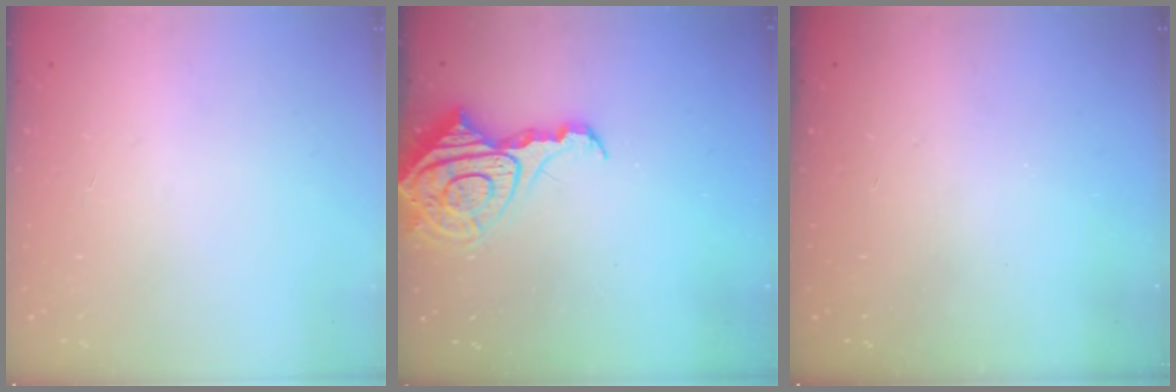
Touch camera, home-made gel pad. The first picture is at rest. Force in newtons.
{"total": 13.3, "press": 13.3, "slide": 1.3}
{"total": 0.0}